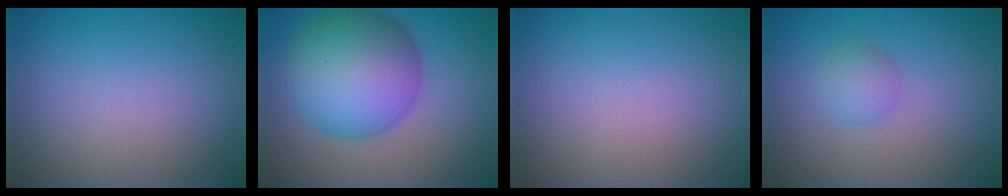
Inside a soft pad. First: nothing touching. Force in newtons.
{"total": 10.3, "press": 10.3, "slide": 0.2}
{"total": 0.0}
{"total": 1.7, "press": 1.7, "slide": 0.0}